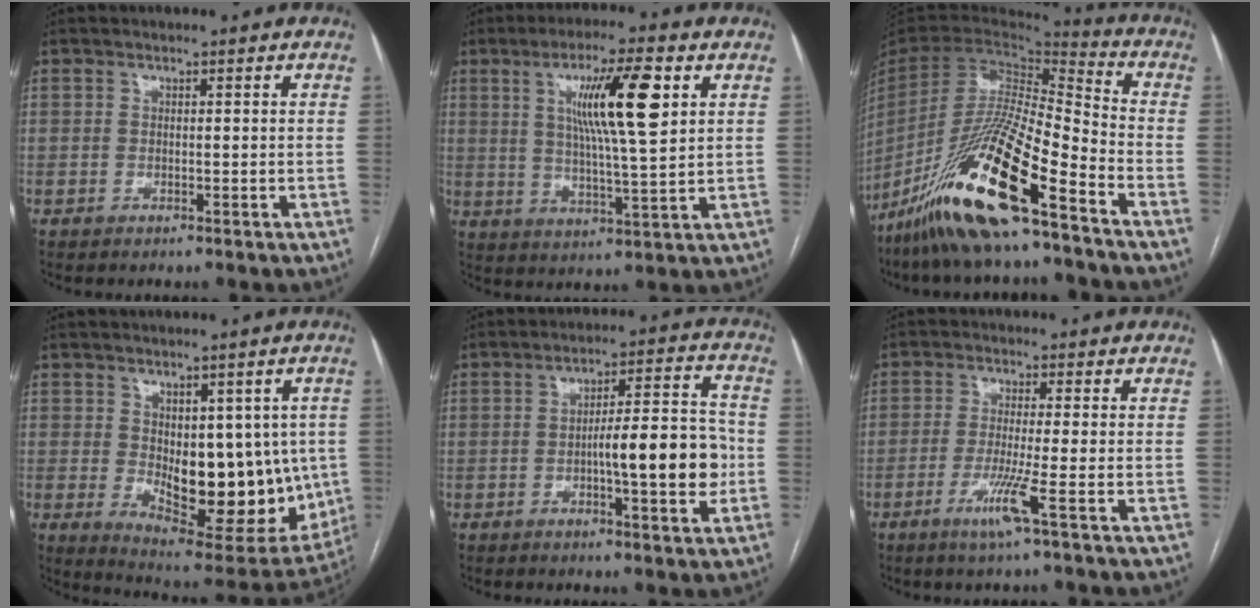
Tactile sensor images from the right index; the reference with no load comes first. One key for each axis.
{"total": 12.1, "fx": 4.0, "fy": 0.6, "fz": 11.4, "tx": -0.197, "ty": 0.005, "tz": 0.069}
{"total": 21.4, "fx": -13.9, "fy": 1.5, "fz": 16.2, "tx": -0.342, "ty": -0.051, "tz": -0.267}
{"total": 17.6, "fx": -0.7, "fy": 8.2, "fz": 15.6, "tx": -0.208, "ty": -0.014, "tz": 0.018}
{"total": 11.1, "fx": -2.1, "fy": 1.7, "fz": 10.8, "tx": -0.161, "ty": 0.017, "tz": -0.028}
{"total": 5.1, "fx": -2.3, "fy": -1.1, "fz": 4.4, "tx": -0.087, "ty": -0.015, "tz": -0.049}